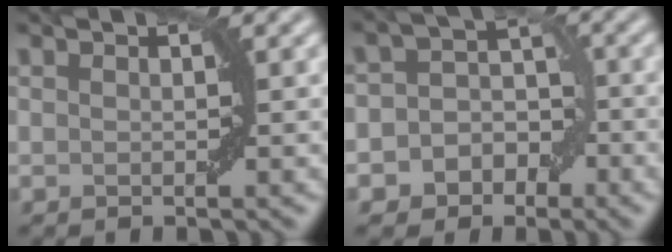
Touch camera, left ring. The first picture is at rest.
{"total": 5.4, "force": [-2.2, 4.6, 1.5], "torque": [0.005, 0.022, -0.054]}